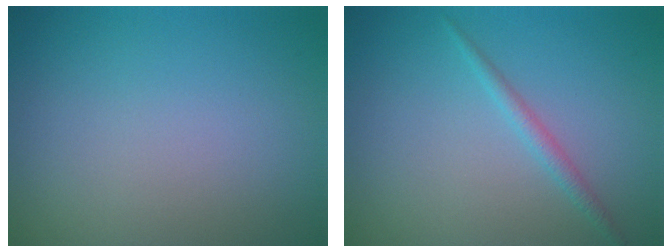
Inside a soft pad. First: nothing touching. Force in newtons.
{"total": 1.3, "press": 1.3, "slide": 0.1}